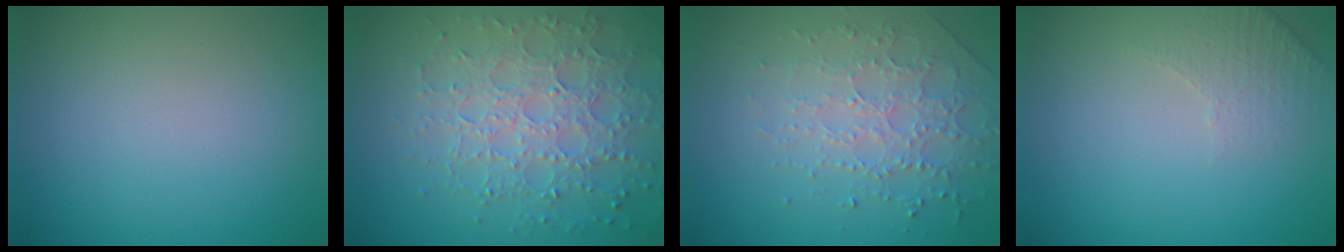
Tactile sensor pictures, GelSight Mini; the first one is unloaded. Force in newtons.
{"total": 6.0, "press": 5.0, "slide": 3.3}
{"total": 2.6, "press": 2.4, "slide": 1.1}
{"total": 2.1, "press": 2.0, "slide": 0.5}